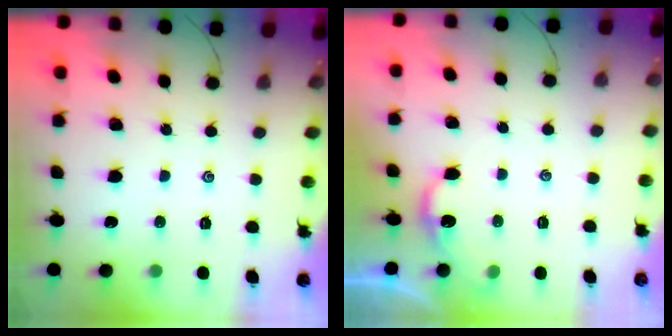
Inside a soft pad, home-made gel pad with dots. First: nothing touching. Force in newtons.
{"total": 1.3, "press": 1.3, "slide": 0.2}